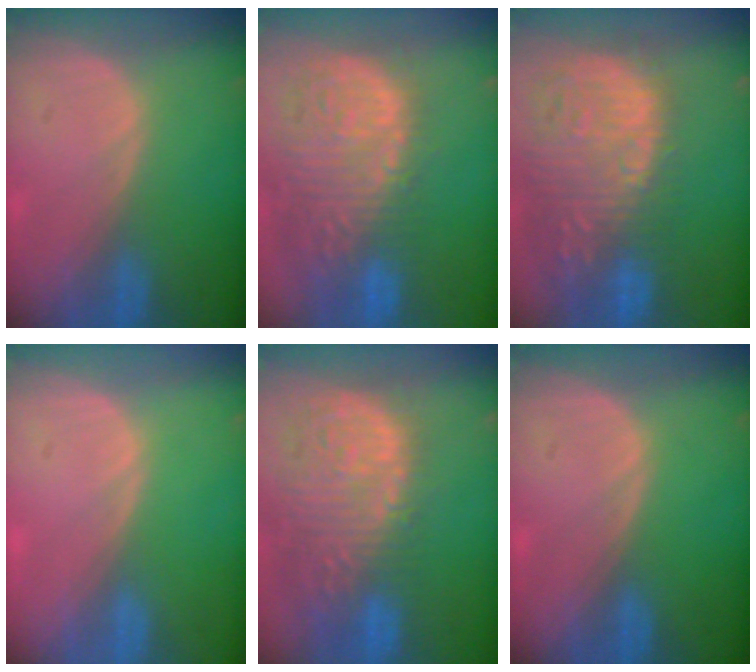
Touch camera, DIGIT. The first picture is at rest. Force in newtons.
{"total": 15.3, "press": 12.7, "slide": 8.5}
{"total": 15.8, "press": 13.0, "slide": 9.0}
{"total": 0.0}
{"total": 15.1, "press": 12.5, "slide": 8.5}
{"total": 0.0}